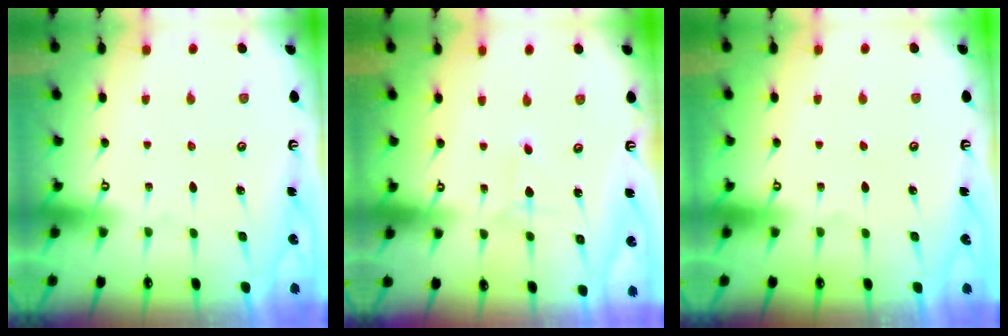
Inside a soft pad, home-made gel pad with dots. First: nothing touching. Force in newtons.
{"total": 0.7, "press": 0.7, "slide": 0.0}
{"total": 0.0}